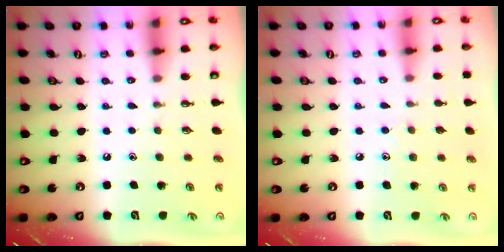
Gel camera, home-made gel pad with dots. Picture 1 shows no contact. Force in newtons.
{"total": 5.0, "press": 5.0, "slide": 0.4}